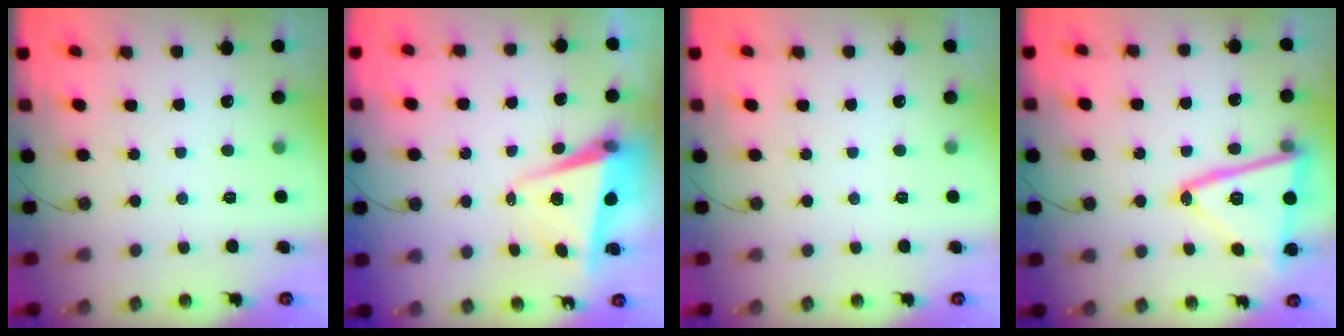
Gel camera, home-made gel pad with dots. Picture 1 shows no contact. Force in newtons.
{"total": 6.1, "press": 6.0, "slide": 1.3}
{"total": 0.0}
{"total": 19.9, "press": 19.8, "slide": 1.5}